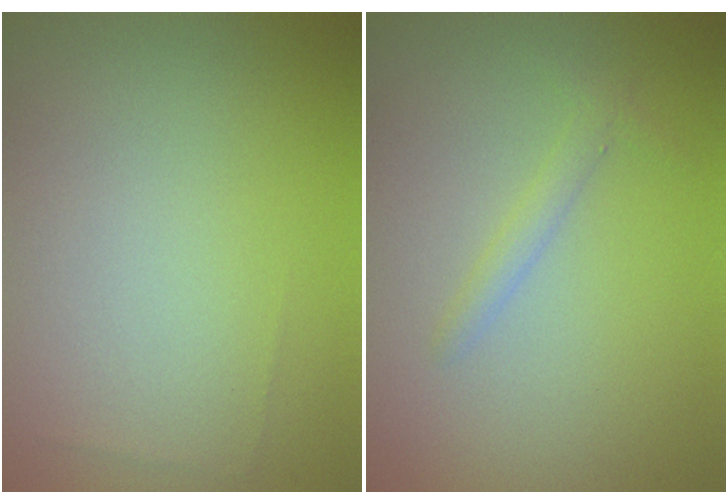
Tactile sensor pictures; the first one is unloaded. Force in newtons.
{"total": 1.2, "press": 1.2, "slide": 0.1}